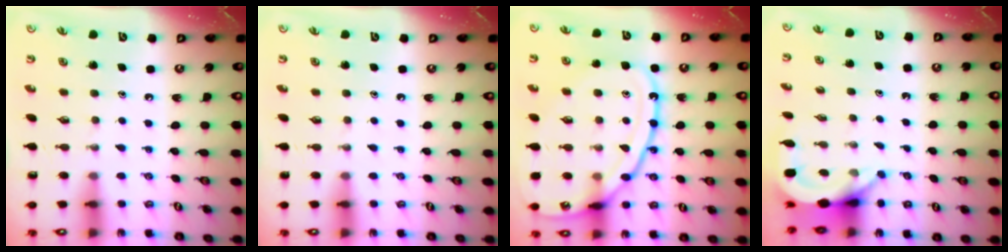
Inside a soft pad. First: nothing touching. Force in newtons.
{"total": 0.0}
{"total": 17.3, "press": 17.2, "slide": 1.6}
{"total": 5.2, "press": 5.2, "slide": 0.2}